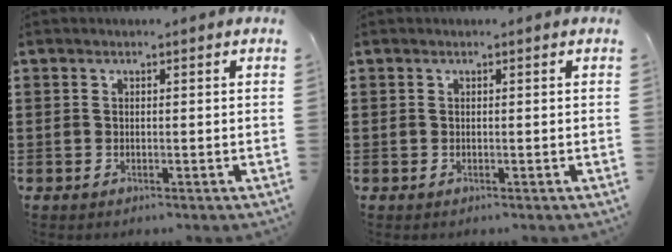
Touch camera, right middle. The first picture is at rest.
{"total": 0.0}